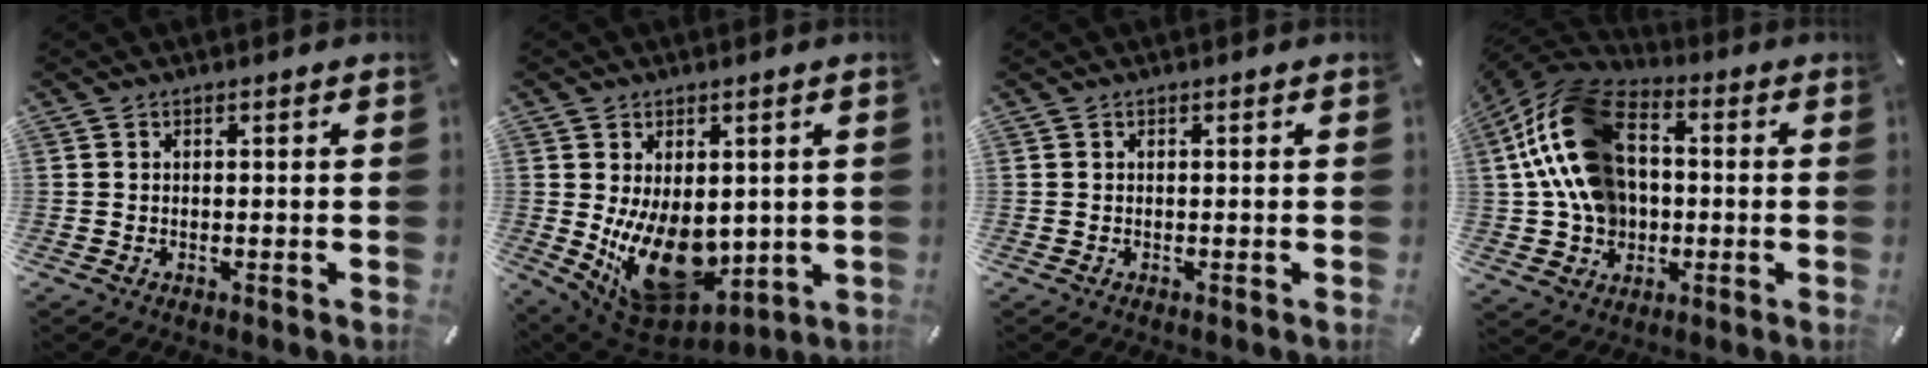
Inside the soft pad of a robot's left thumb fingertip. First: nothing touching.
{"total": 18.4, "force": [-2.1, 12.5, 13.3], "torque": [-0.203, -0.012, -0.016]}
{"total": 0.0}
{"total": 18.3, "force": [1.6, 13.9, 11.8], "torque": [-0.263, 0.007, 0.033]}